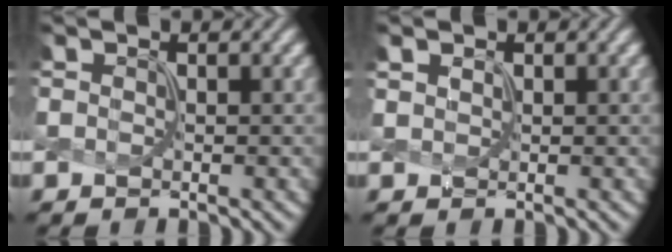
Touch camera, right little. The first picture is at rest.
{"total": 0.6, "force": [0.6, 0.2, 0.1], "torque": [-0.009, 0.002, 0.018]}